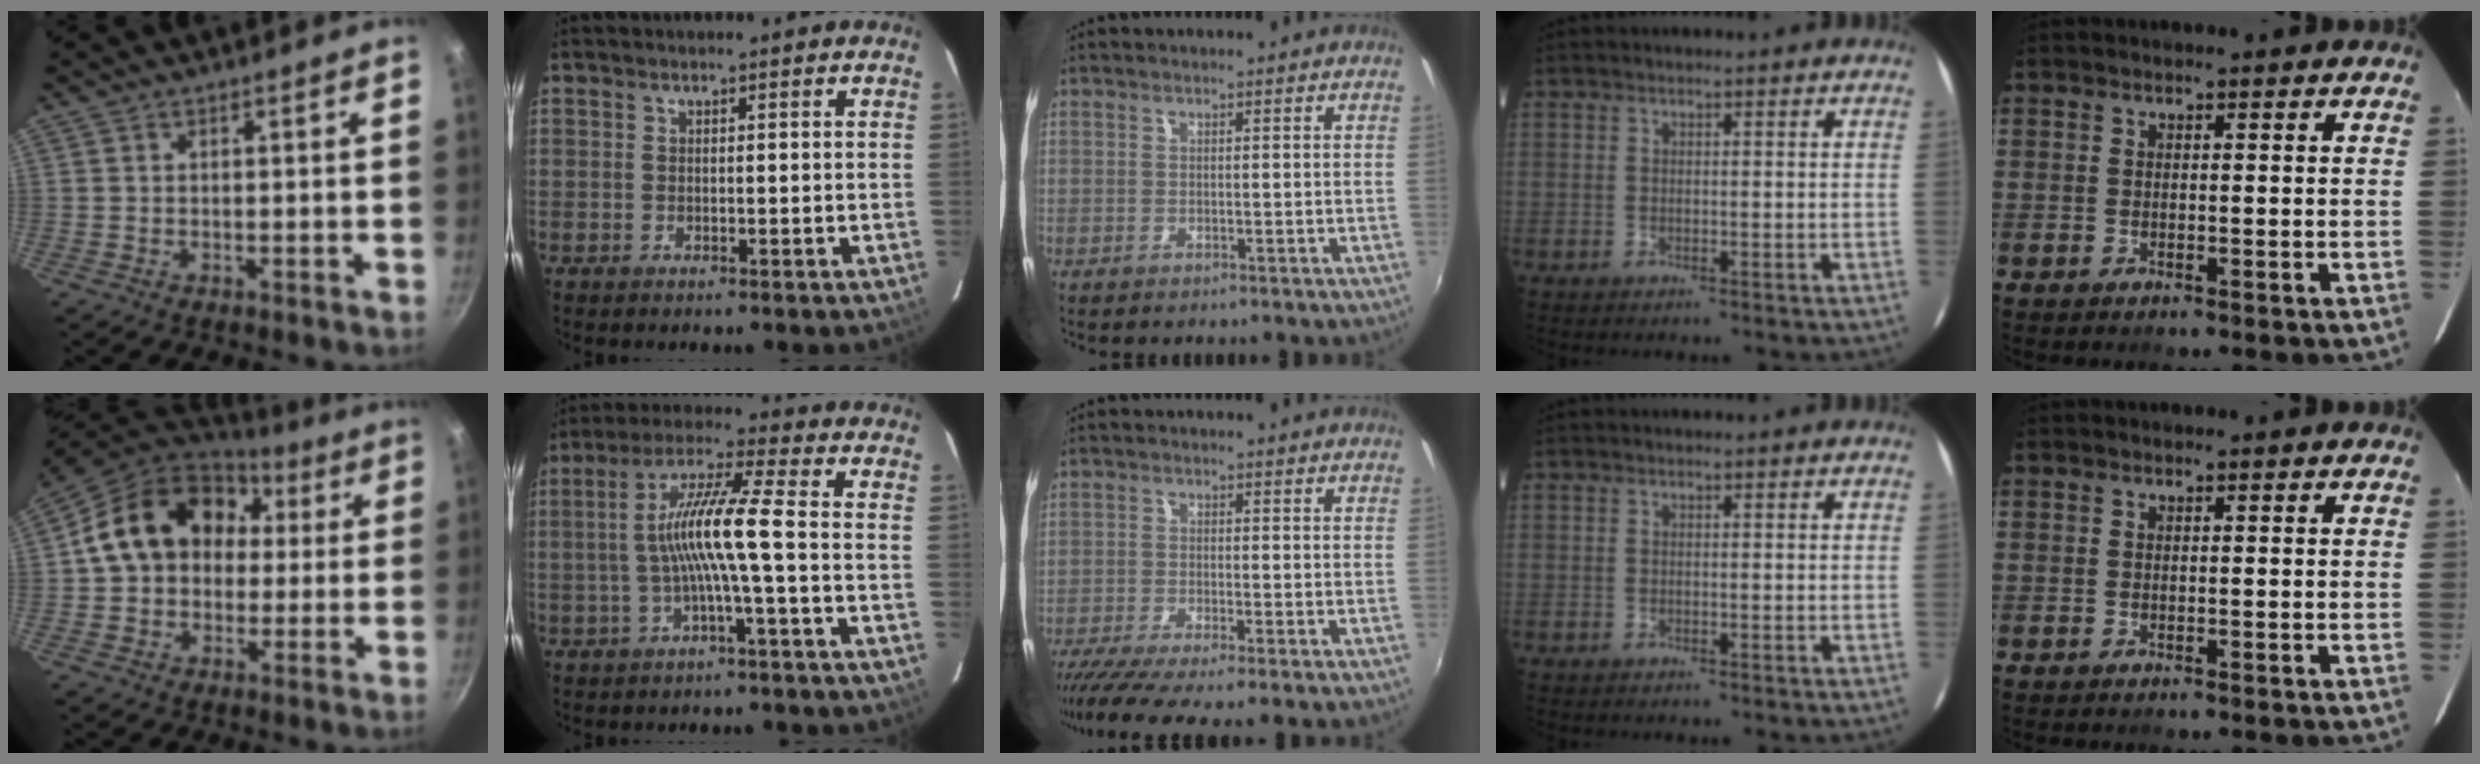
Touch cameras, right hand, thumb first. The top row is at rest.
{"thumb": {"total": 18.8, "force": [3.6, 14.6, 11.3], "torque": [-0.170, 0.037, 0.051]}, "index": {"total": 10.0, "force": [-1.7, -1.2, 9.8], "torque": [-0.194, 0.010, -0.028]}, "middle": {"total": 6.5, "force": [-5.1, -1.0, 3.9], "torque": [-0.087, -0.030, -0.094]}}